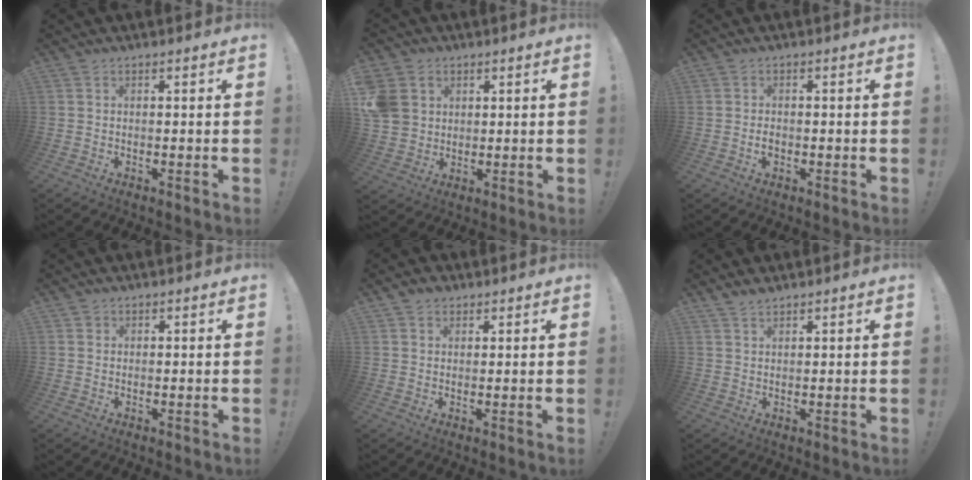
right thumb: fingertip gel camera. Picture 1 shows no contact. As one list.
[{"total": 8.6, "force": [2.7, 7.6, 3.0], "torque": [-0.068, -0.005, 0.060]}, {"total": 1.7, "force": [-0.8, 1.1, 1.0], "torque": [-0.010, 0.000, -0.016]}, {"total": 1.1, "force": [0.7, 0.9, 0.1], "torque": [0.005, -0.002, 0.012]}, {"total": 2.6, "force": [1.6, 2.0, 0.6], "torque": [-0.003, -0.005, 0.028]}, {"total": 2.2, "force": [2.0, 0.6, 0.7], "torque": [-0.008, -0.013, 0.037]}]